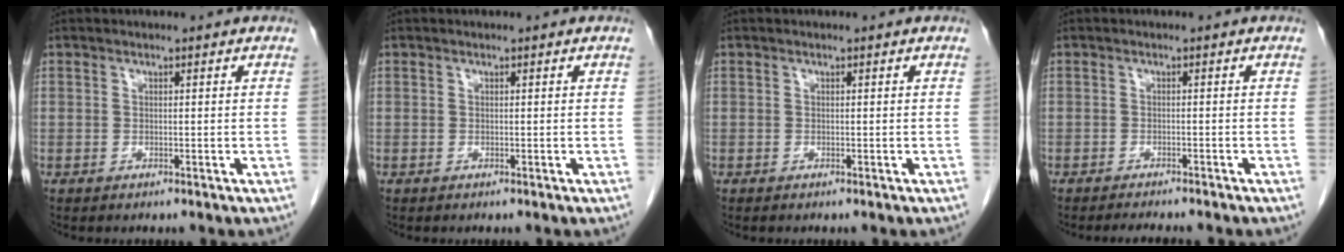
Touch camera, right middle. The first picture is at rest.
{"total": 0.0}
{"total": 0.0}
{"total": 4.3, "force": [-3.9, 0.4, 1.8], "torque": [-0.019, -0.006, -0.051]}